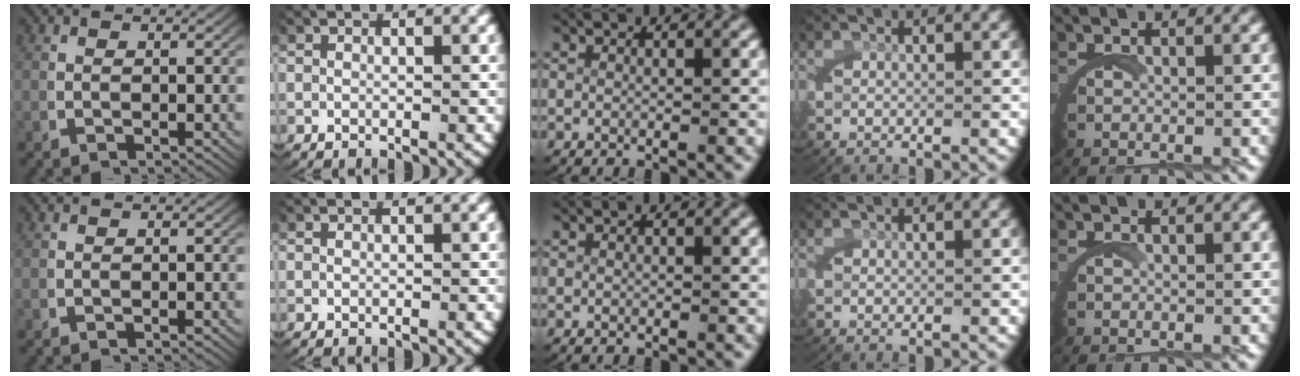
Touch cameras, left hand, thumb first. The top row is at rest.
{}